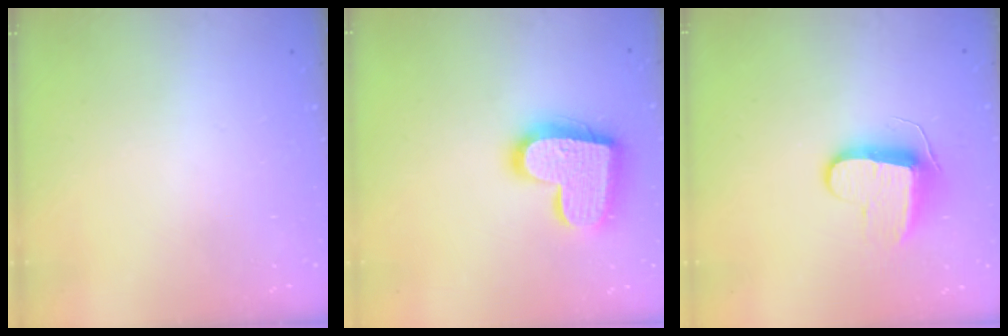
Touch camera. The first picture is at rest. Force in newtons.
{"total": 18.0, "press": 18.0, "slide": 1.1}
{"total": 9.4, "press": 9.4, "slide": 0.5}